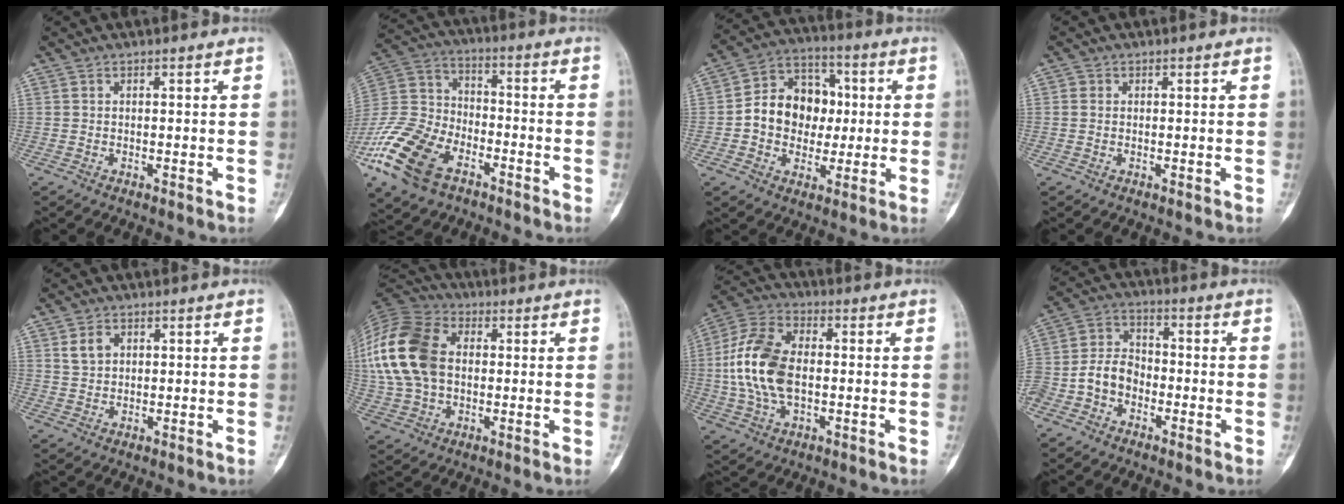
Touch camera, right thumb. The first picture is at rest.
{"total": 19.0, "force": [-10.1, 11.2, 11.5], "torque": [-0.243, 0.041, -0.196]}
{"total": 13.7, "force": [0.0, 11.0, 8.2], "torque": [-0.085, 0.030, -0.005]}
{"total": 1.0, "force": [0.1, 0.9, 0.4], "torque": [-0.003, 0.002, 0.001]}
{"total": 3.3, "force": [1.4, 2.4, 1.8], "torque": [-0.027, -0.001, 0.030]}
{"total": 19.9, "force": [2.0, 13.7, 14.3], "torque": [-0.305, 0.013, 0.035]}
{"total": 15.0, "force": [-0.4, 9.0, 12.0], "torque": [-0.245, 0.019, -0.010]}
{"total": 10.9, "force": [-4.1, 8.3, 5.7], "torque": [-0.107, 0.040, -0.083]}